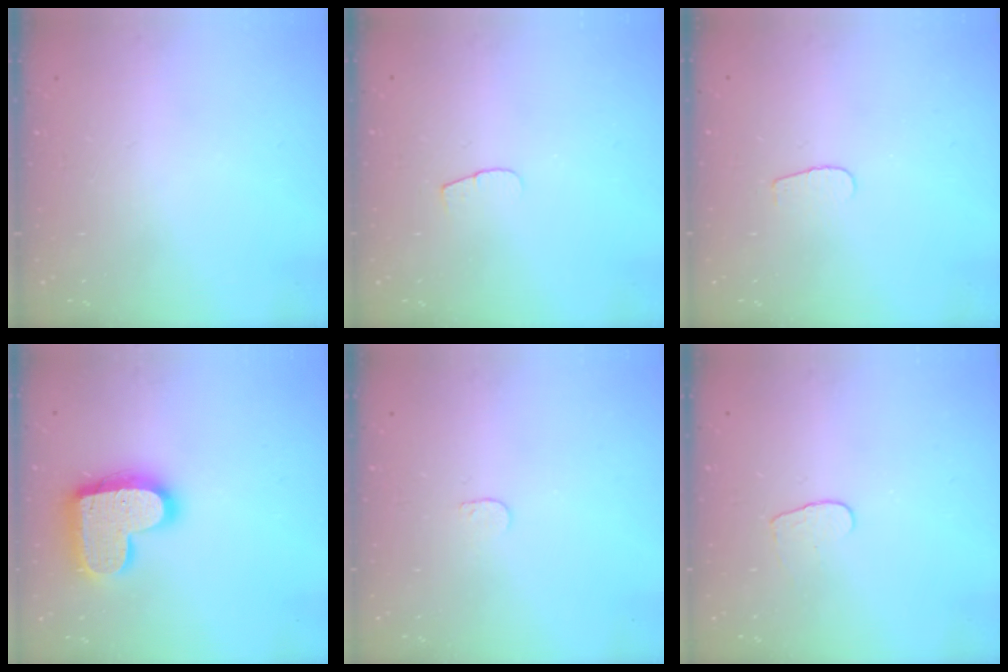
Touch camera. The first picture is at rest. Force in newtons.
{"total": 3.7, "press": 3.7, "slide": 0.4}
{"total": 3.3, "press": 3.3, "slide": 0.4}
{"total": 19.3, "press": 19.3, "slide": 1.3}
{"total": 3.2, "press": 3.2, "slide": 0.3}
{"total": 4.4, "press": 4.4, "slide": 0.3}